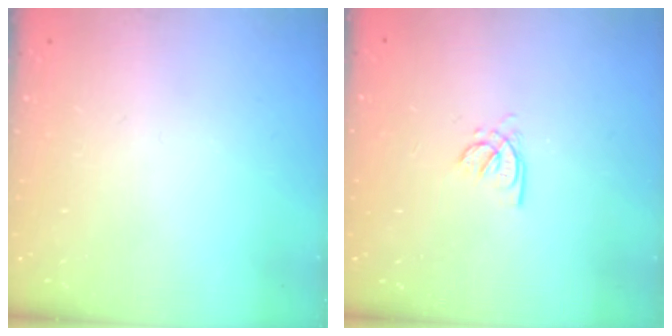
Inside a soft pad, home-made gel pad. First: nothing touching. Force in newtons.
{"total": 1.6, "press": 1.6, "slide": 0.3}